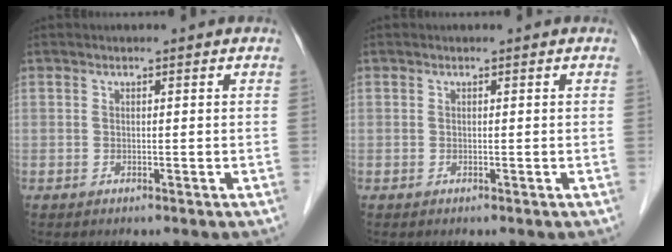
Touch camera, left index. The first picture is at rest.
{"total": 0.0}